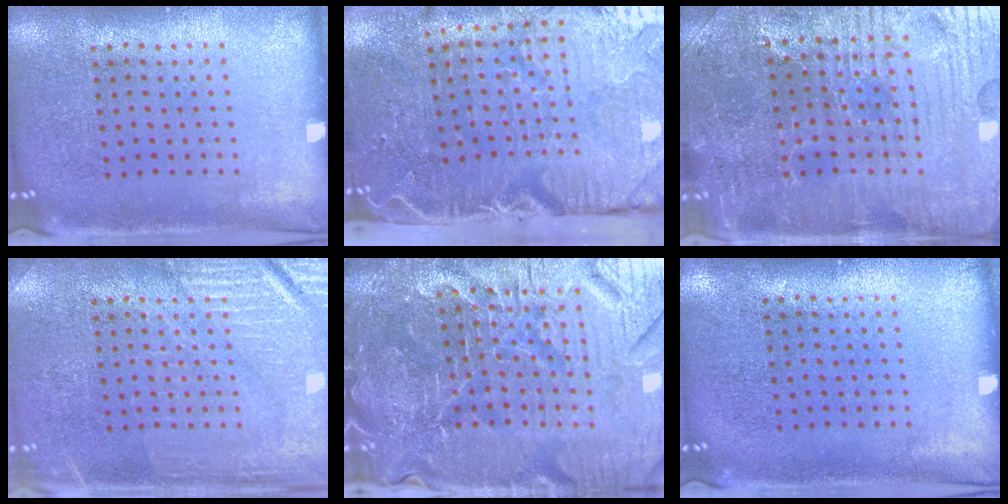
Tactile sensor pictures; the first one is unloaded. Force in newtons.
{"total": 5.4, "press": 4.4, "slide": 3.1}
{"total": 4.1, "press": 4.0, "slide": 0.5}
{"total": 4.1, "press": 4.1, "slide": 0.7}
{"total": 5.8, "press": 5.4, "slide": 2.1}
{"total": 0.0}